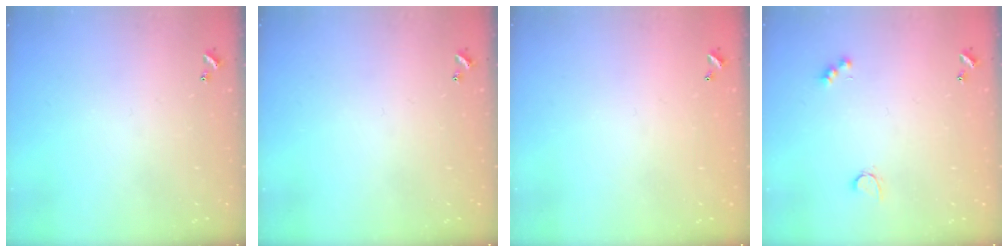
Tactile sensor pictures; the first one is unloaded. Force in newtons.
{"total": 0.0}
{"total": 2.8, "press": 2.8, "slide": 0.1}
{"total": 3.1, "press": 3.1, "slide": 0.6}